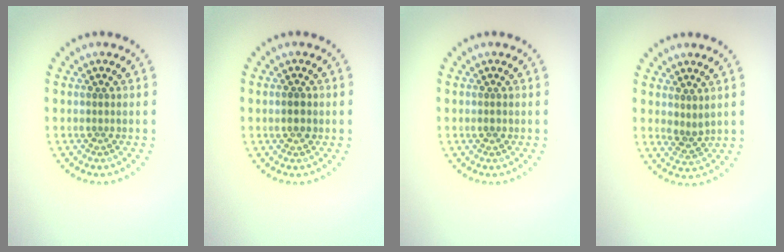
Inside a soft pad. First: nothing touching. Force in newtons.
{"total": 1.8, "press": 1.8, "slide": 0.2}
{"total": 0.7, "press": 0.7, "slide": 0.1}
{"total": 1.4, "press": 1.2, "slide": 0.8}